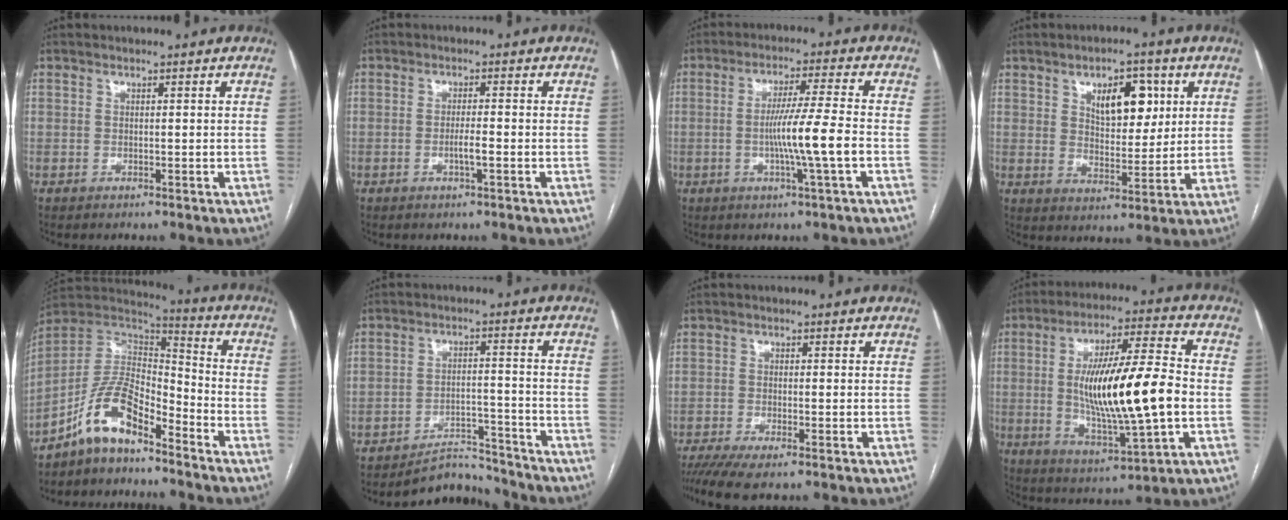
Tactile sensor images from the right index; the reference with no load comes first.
{"total": 2.3, "force": [-0.8, 0.1, 2.2], "torque": [-0.041, -0.001, -0.014]}
{"total": 8.4, "force": [-1.9, -1.1, 8.2], "torque": [-0.146, -0.005, -0.033]}
{"total": 8.7, "force": [3.5, 4.2, 6.8], "torque": [-0.099, 0.006, 0.060]}
{"total": 10.8, "force": [-7.6, 3.7, 6.7], "torque": [-0.137, 0.030, -0.146]}
{"total": 6.5, "force": [-6.3, 1.3, -0.3], "torque": [0.011, 0.025, -0.098]}
{"total": 6.2, "force": [-4.8, 0.6, 4.0], "torque": [-0.066, -0.012, -0.079]}
{"total": 18.7, "force": [-1.0, 2.5, 18.5], "torque": [-0.331, -0.001, -0.015]}